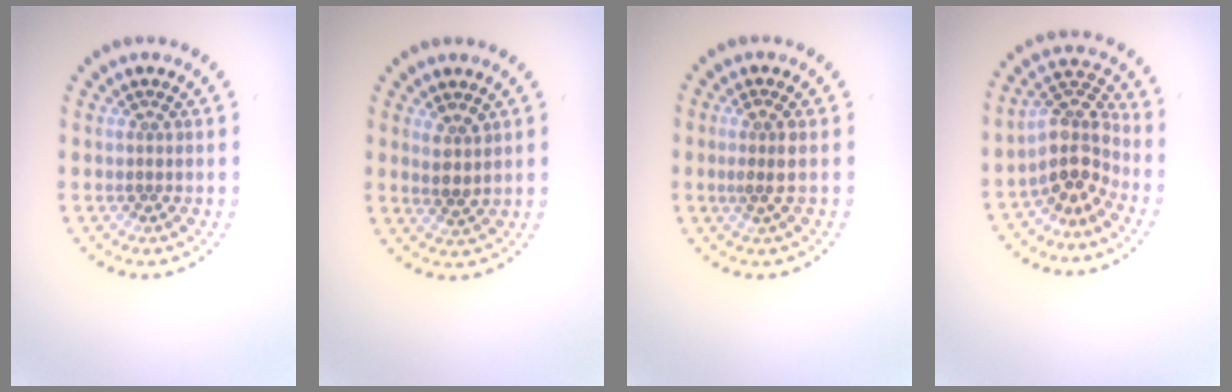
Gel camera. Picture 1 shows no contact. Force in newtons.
{"total": 1.8, "press": 1.6, "slide": 0.9}
{"total": 1.4, "press": 1.2, "slide": 0.8}
{"total": 4.1, "press": 3.1, "slide": 2.6}